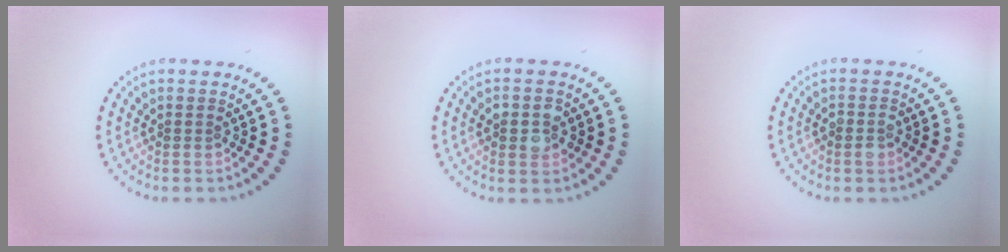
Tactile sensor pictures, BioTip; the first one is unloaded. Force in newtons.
{"total": 2.8, "press": 2.8, "slide": 0.2}
{"total": 1.3, "press": 1.2, "slide": 0.3}